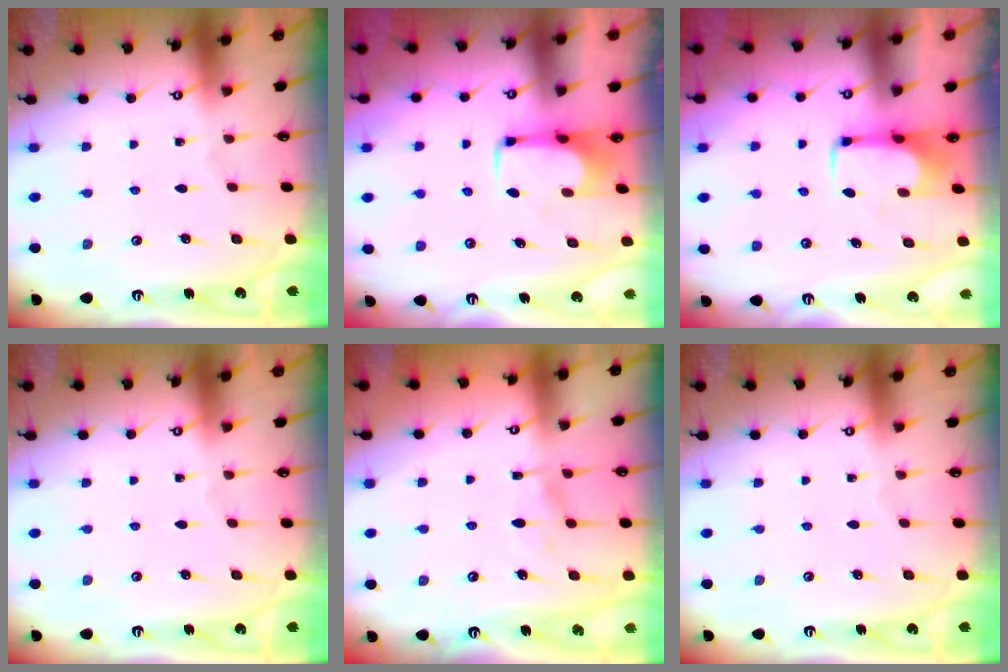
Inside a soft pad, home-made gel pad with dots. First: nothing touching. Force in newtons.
{"total": 1.6, "press": 1.5, "slide": 0.3}
{"total": 1.6, "press": 1.5, "slide": 0.3}
{"total": 0.0}
{"total": 5.9, "press": 5.9, "slide": 0.7}
{"total": 0.0}